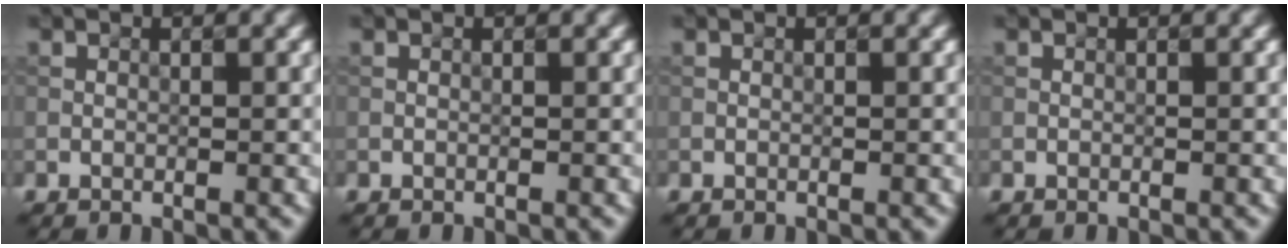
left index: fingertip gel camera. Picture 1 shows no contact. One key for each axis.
{"total": 0.0}
{"total": 0.0}
{"total": 0.0}